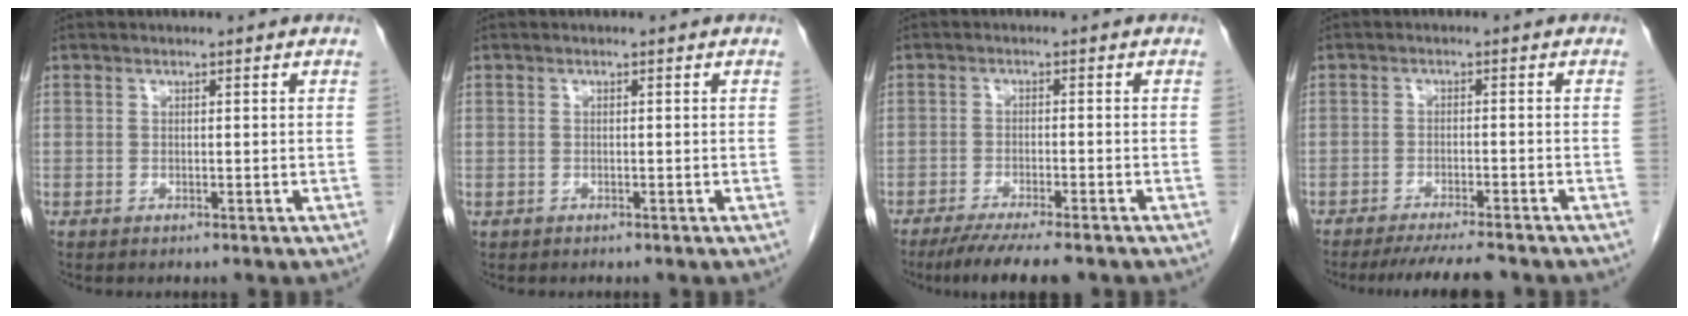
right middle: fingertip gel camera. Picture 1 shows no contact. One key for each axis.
{"total": 0.0}
{"total": 8.5, "fx": -6.8, "fy": 0.8, "fz": 5.0, "tx": -0.071, "ty": -0.017, "tz": -0.103}
{"total": 7.6, "fx": -6.8, "fy": 0.3, "fz": 3.3, "tx": -0.039, "ty": -0.016, "tz": -0.105}